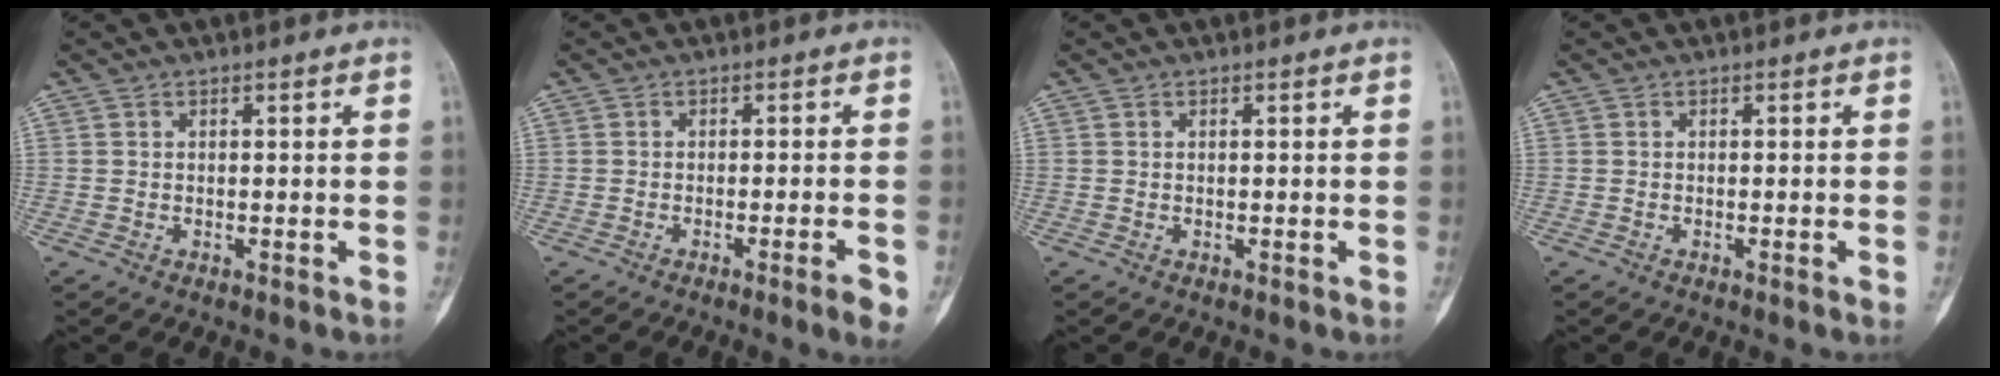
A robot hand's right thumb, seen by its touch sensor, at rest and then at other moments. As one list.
[{"total": 4.2, "force": [-2.1, 0.1, 3.7], "torque": [-0.050, 0.001, -0.030]}, {"total": 0.0}, {"total": 0.9, "force": [-0.3, 0.0, 0.8], "torque": [-0.015, -0.002, -0.002]}]